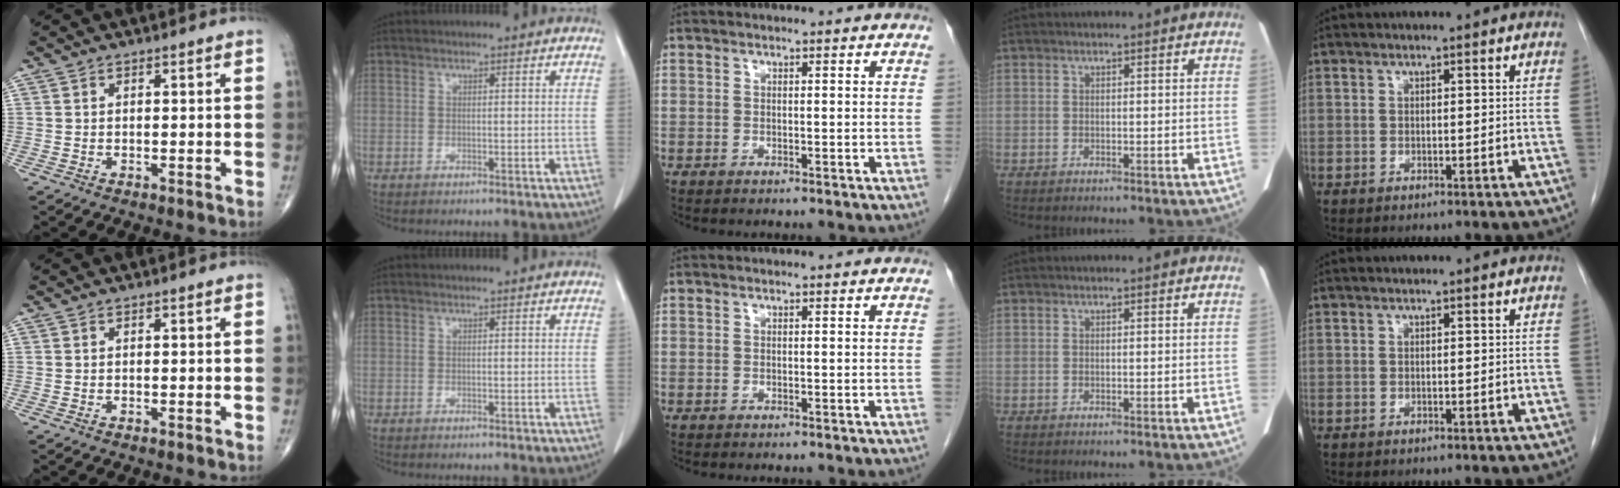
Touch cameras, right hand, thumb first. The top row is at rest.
{}